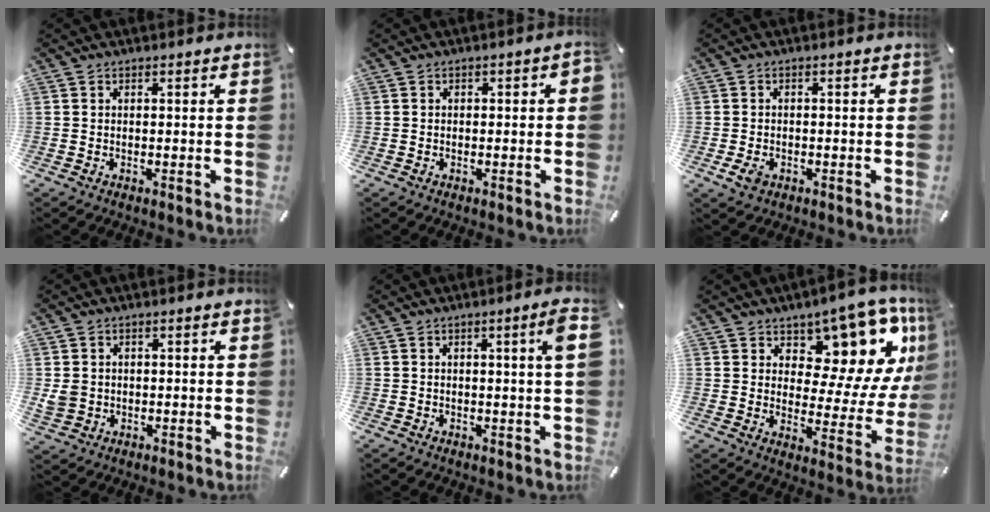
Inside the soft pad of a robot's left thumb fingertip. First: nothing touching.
{"total": 1.4, "force": [-0.7, 0.8, 0.9], "torque": [-0.016, 0.003, -0.014]}
{"total": 2.8, "force": [-1.2, 1.9, 1.6], "torque": [-0.043, -0.001, -0.026]}
{"total": 3.7, "force": [-0.2, 3.6, 1.1], "torque": [-0.032, 0.004, -0.003]}
{"total": 4.9, "force": [1.0, 0.3, 4.7], "torque": [-0.073, -0.008, 0.011]}
{"total": 13.4, "force": [9.3, 7.0, 6.6], "torque": [-0.072, -0.103, 0.156]}